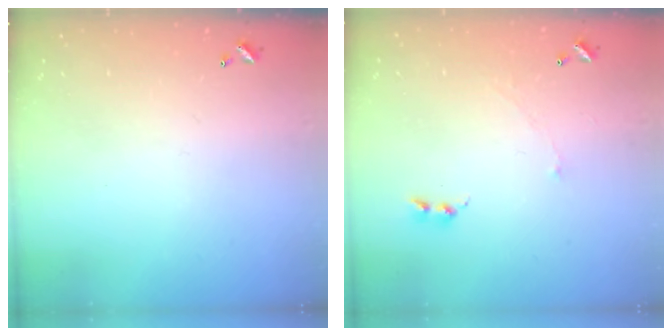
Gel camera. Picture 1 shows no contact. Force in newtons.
{"total": 2.0, "press": 1.9, "slide": 0.7}